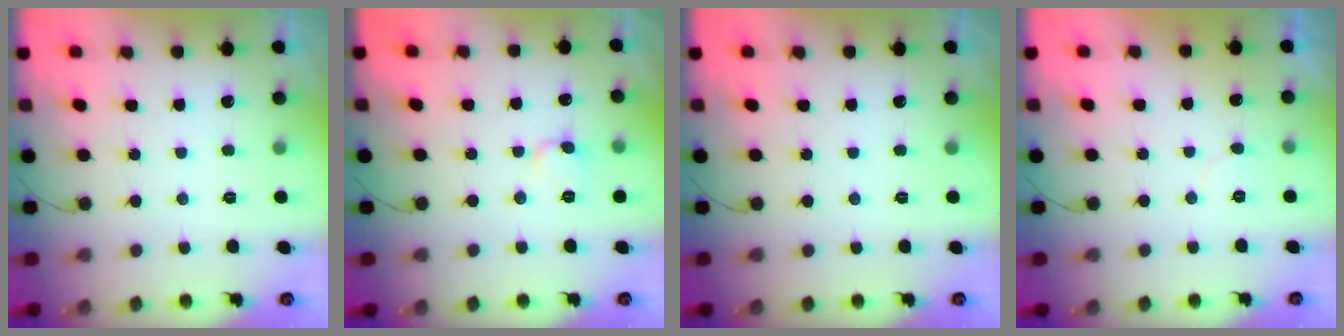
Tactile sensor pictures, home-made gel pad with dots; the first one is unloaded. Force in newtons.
{"total": 4.8, "press": 4.8, "slide": 0.3}
{"total": 0.0}
{"total": 3.0, "press": 3.0, "slide": 0.2}